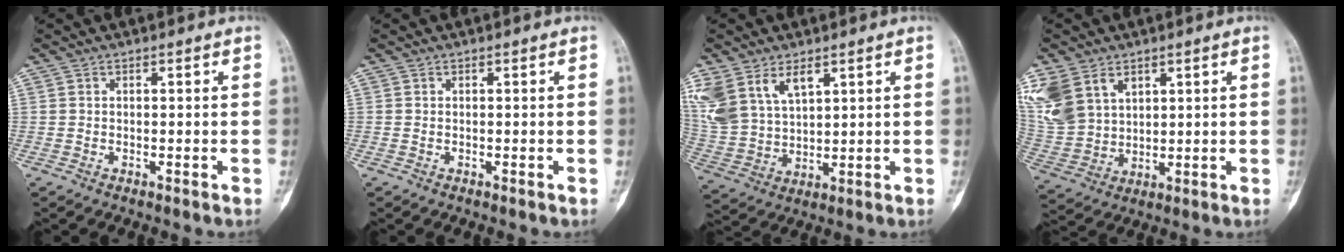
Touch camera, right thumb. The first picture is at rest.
{"total": 0.0}
{"total": 13.9, "force": [7.4, 8.4, 8.3], "torque": [-0.178, -0.015, 0.165]}
{"total": 14.4, "force": [6.8, 10.2, 7.5], "torque": [-0.171, -0.005, 0.156]}